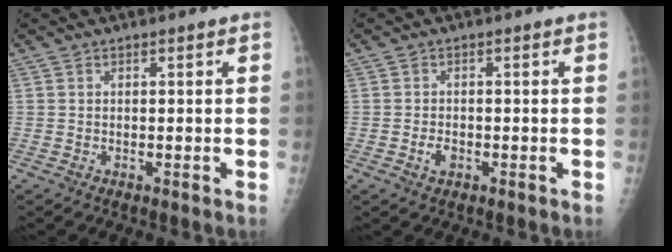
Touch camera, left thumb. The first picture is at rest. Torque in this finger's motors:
{"motor_torque": [-0.31, 0.26, 0.21, 0.11, 0.01]}